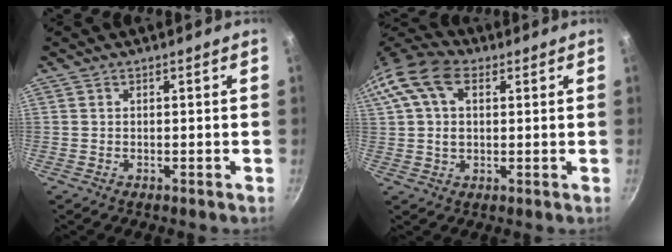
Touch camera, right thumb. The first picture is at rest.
{"total": 15.3, "force": [4.9, 9.8, 10.6], "torque": [-0.217, 0.023, 0.078]}